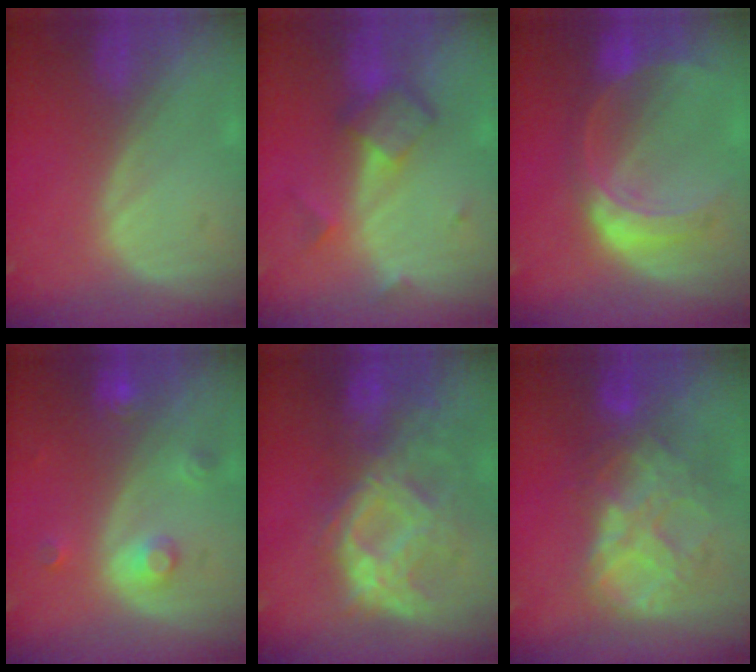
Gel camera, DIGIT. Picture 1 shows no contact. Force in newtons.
{"total": 6.0, "press": 5.3, "slide": 2.8}
{"total": 7.5, "press": 6.6, "slide": 3.7}
{"total": 3.5, "press": 3.2, "slide": 1.5}
{"total": 9.6, "press": 8.9, "slide": 3.8}
{"total": 9.1, "press": 7.8, "slide": 4.7}